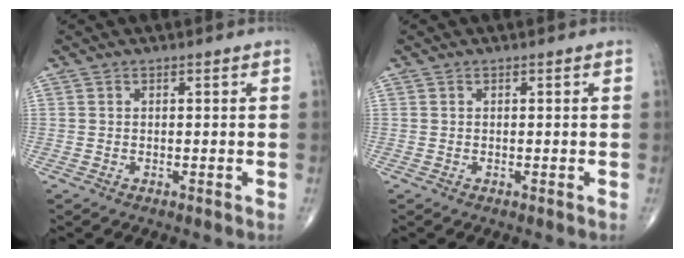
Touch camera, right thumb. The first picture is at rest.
{"total": 0.0}